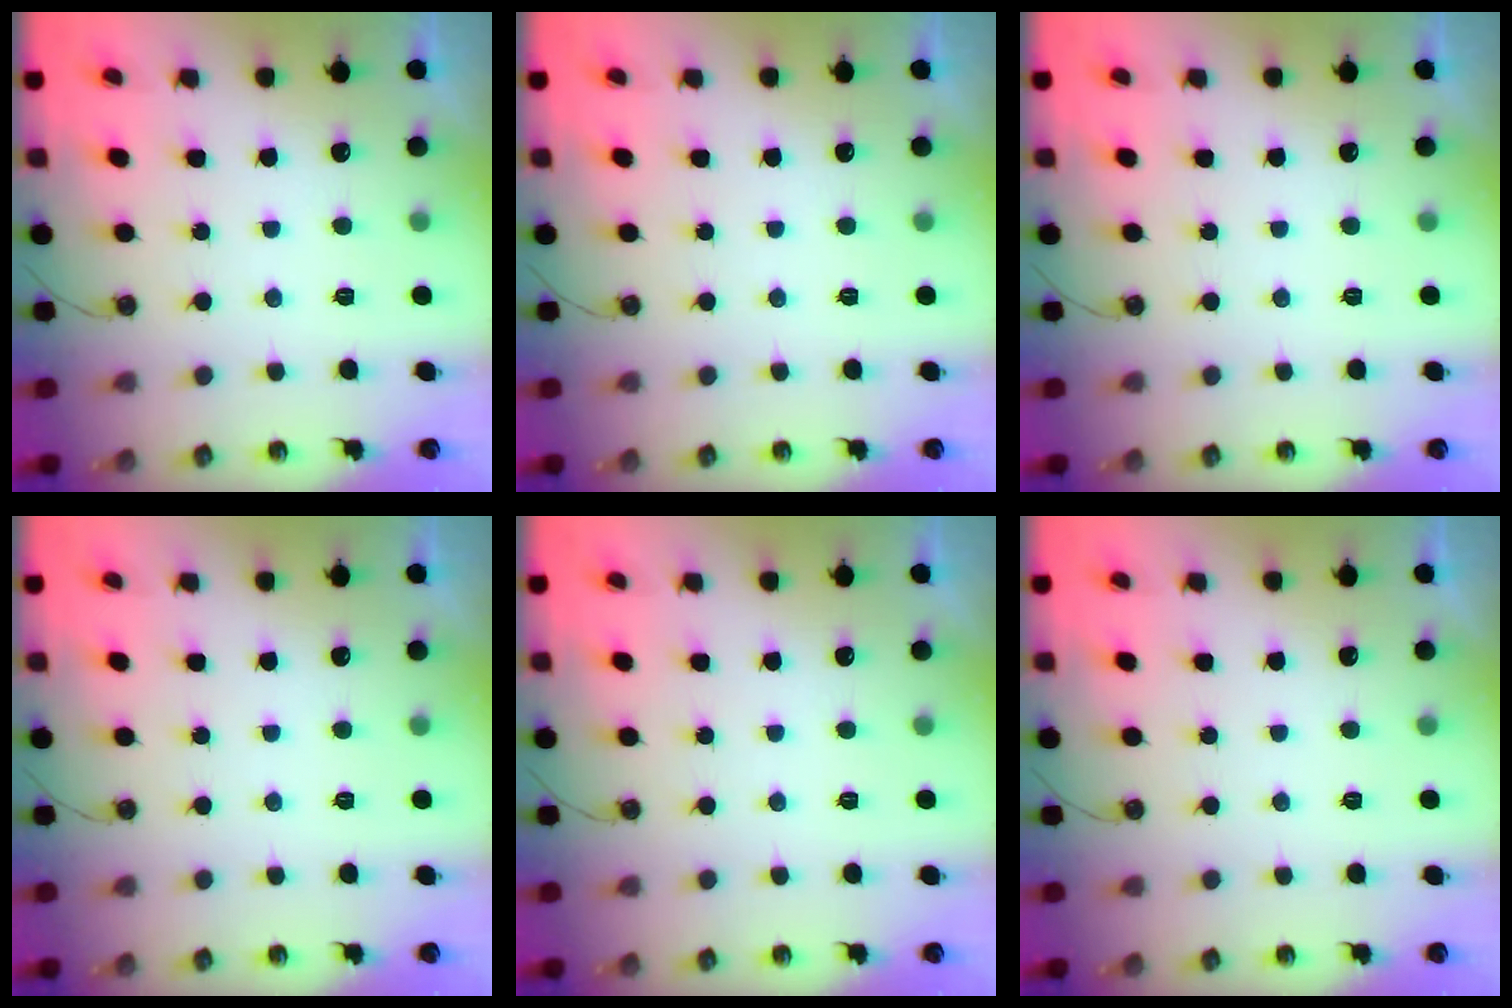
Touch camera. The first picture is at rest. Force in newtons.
{"total": 0.0}
{"total": 0.0}
{"total": 0.0}
{"total": 0.0}
{"total": 0.0}